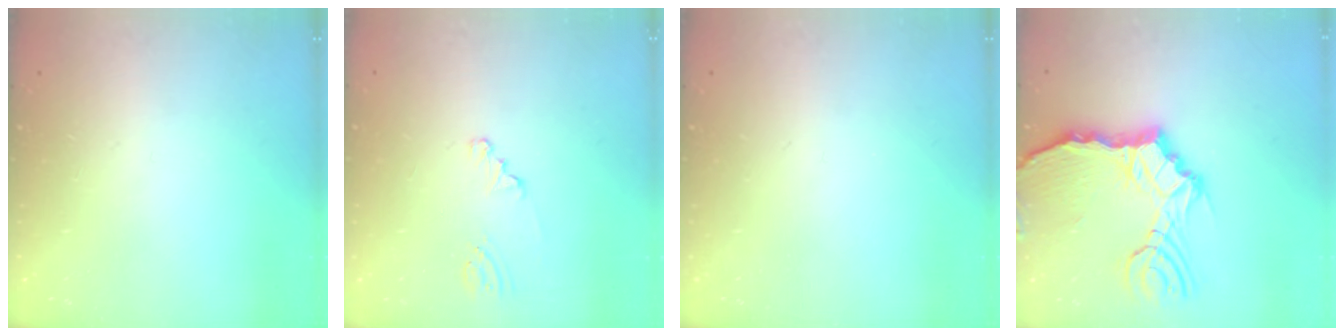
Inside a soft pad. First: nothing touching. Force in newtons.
{"total": 1.3, "press": 1.3, "slide": 0.1}
{"total": 0.0}
{"total": 16.0, "press": 15.6, "slide": 3.6}